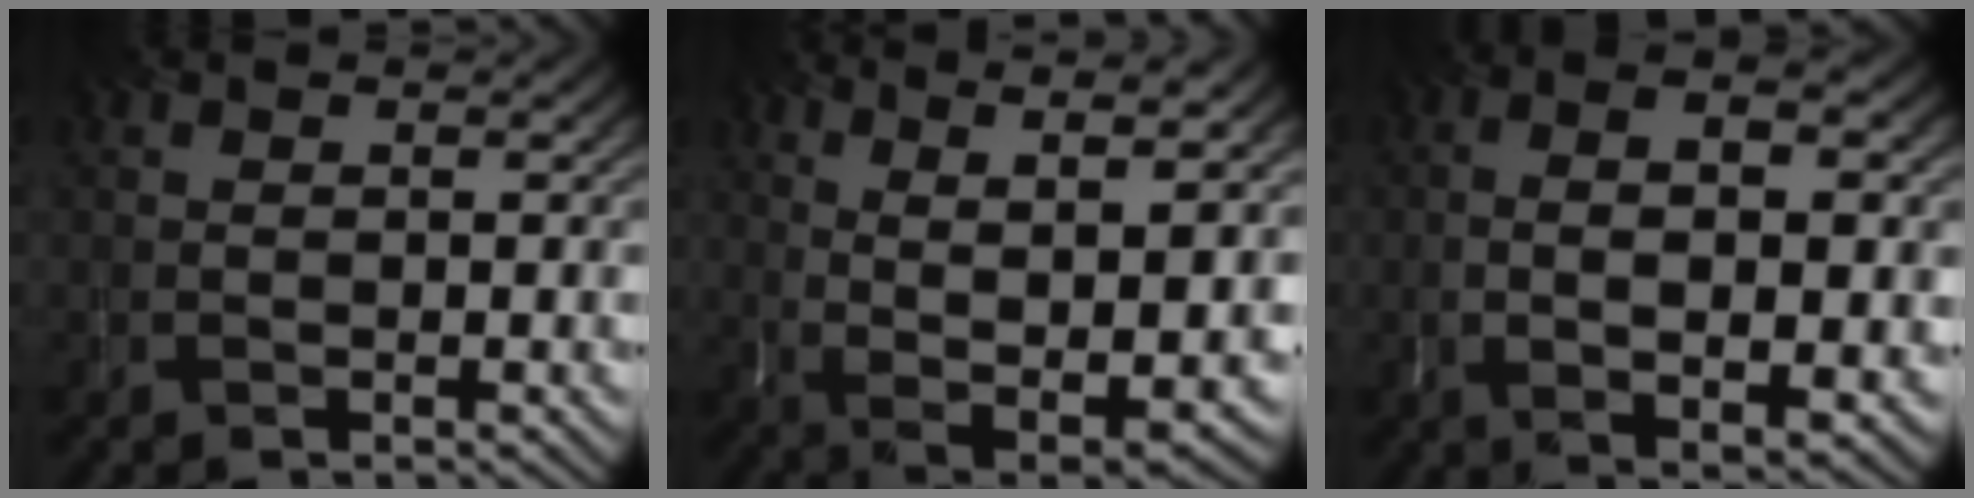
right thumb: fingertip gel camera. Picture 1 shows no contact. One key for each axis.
{"total": 12.9, "fx": 4.4, "fy": 4.6, "fz": 11.3, "tx": -0.201, "ty": 0.014, "tz": 0.078}
{"total": 8.0, "fx": -0.4, "fy": 2.7, "fz": 7.5, "tx": -0.131, "ty": -0.006, "tz": -0.002}